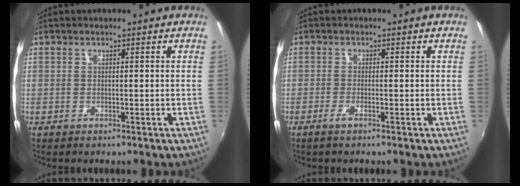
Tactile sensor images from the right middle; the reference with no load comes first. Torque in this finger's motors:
{"motor_torque": [-0.17, -0.10, 0.04, 0.00]}